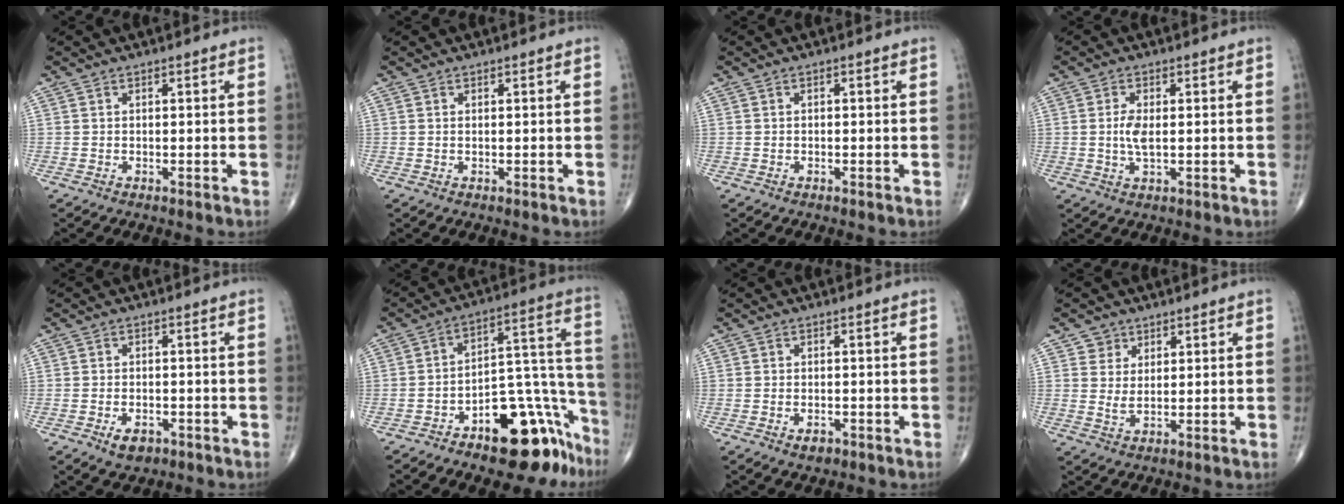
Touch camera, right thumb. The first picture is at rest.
{"total": 0.0}
{"total": 0.0}
{"total": 3.7, "force": [0.1, 1.5, 3.4], "torque": [-0.074, -0.005, 0.003]}
{"total": 3.9, "force": [-2.0, 2.3, 2.4], "torque": [-0.036, 0.004, -0.028]}
{"total": 19.8, "force": [-12.2, 8.9, 12.8], "torque": [-0.086, 0.128, -0.173]}
{"total": 2.1, "force": [-1.1, 1.2, 1.3], "torque": [-0.019, 0.003, -0.015]}
{"total": 3.3, "force": [1.8, 2.6, 0.7], "torque": [0.001, -0.013, 0.033]}